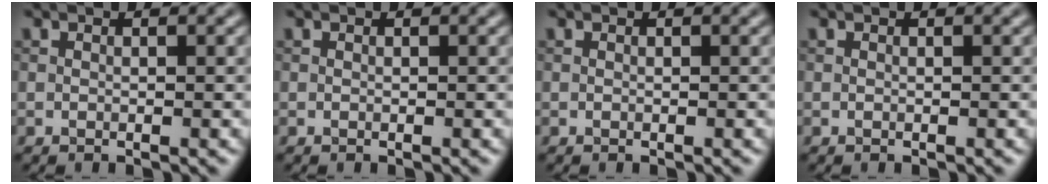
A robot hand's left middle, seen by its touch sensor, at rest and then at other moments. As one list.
[{"total": 0.0}, {"total": 0.0}, {"total": 0.0}]